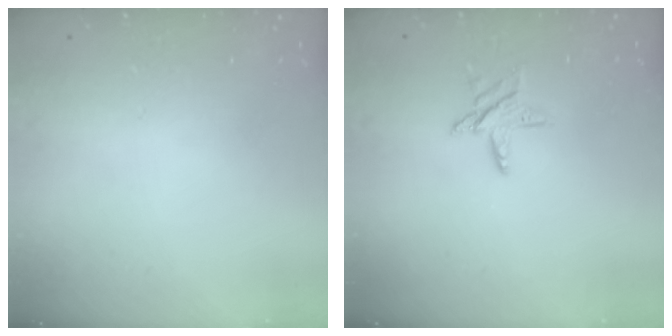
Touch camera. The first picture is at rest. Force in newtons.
{"total": 7.4, "press": 7.4, "slide": 0.5}